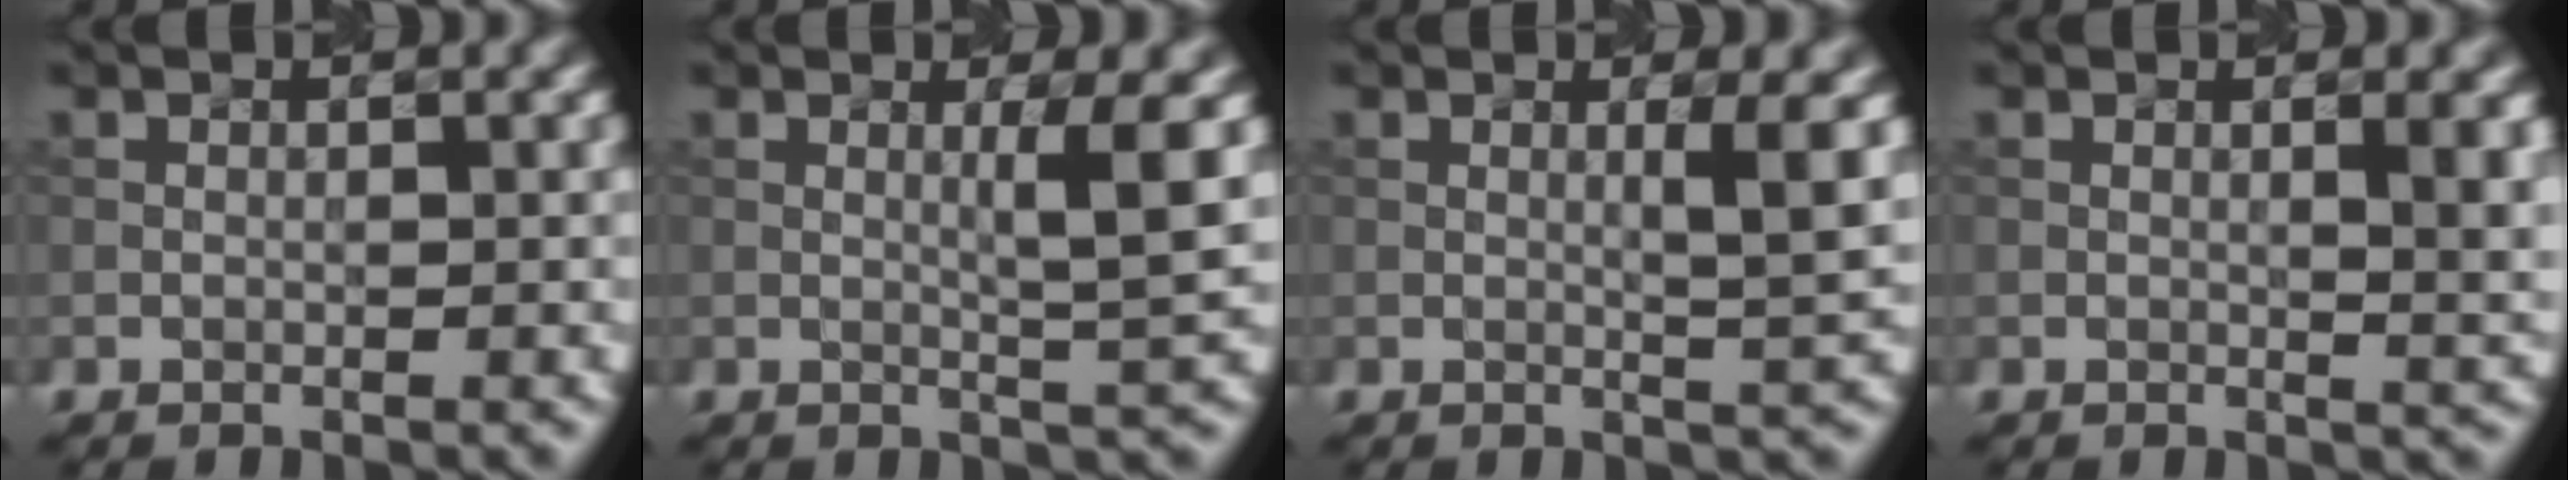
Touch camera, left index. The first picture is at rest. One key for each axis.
{"total": 3.4, "fx": 0.5, "fy": 0.2, "fz": 3.4, "tx": -0.054, "ty": -0.002, "tz": 0.016}
{"total": 3.0, "fx": 0.5, "fy": 0.3, "fz": 2.9, "tx": -0.043, "ty": -0.003, "tz": 0.013}
{"total": 3.7, "fx": 0.7, "fy": 1.1, "fz": 3.4, "tx": -0.033, "ty": 0.003, "tz": 0.015}